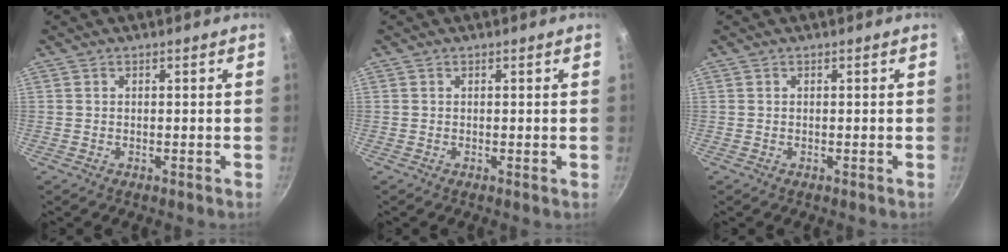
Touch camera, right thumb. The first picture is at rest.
{"total": 0.0}
{"total": 0.0}